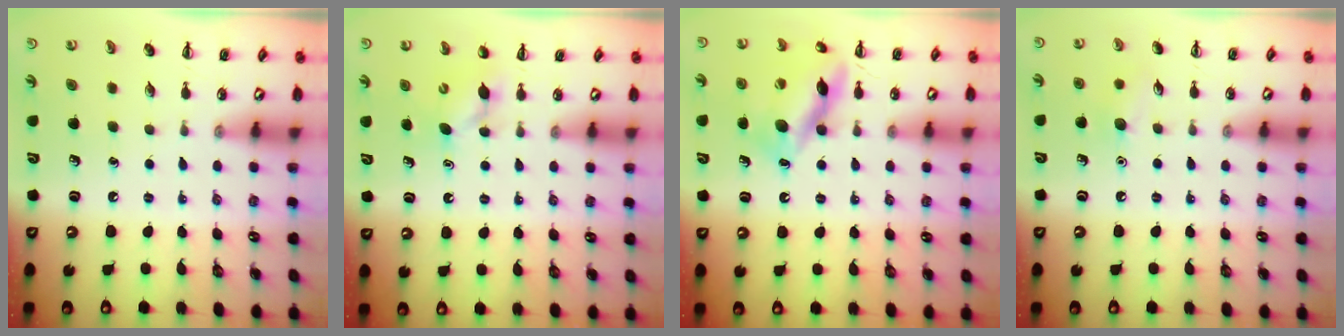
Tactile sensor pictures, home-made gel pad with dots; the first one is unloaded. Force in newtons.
{"total": 4.6, "press": 4.4, "slide": 1.3}
{"total": 13.0, "press": 13.0, "slide": 1.2}
{"total": 7.0, "press": 6.8, "slide": 1.6}